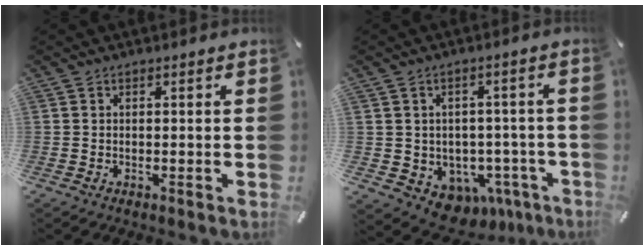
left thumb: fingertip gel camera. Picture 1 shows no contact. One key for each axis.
{"total": 6.2, "fx": -2.4, "fy": 5.5, "fz": 1.6, "tx": -0.021, "ty": -0.002, "tz": -0.032}